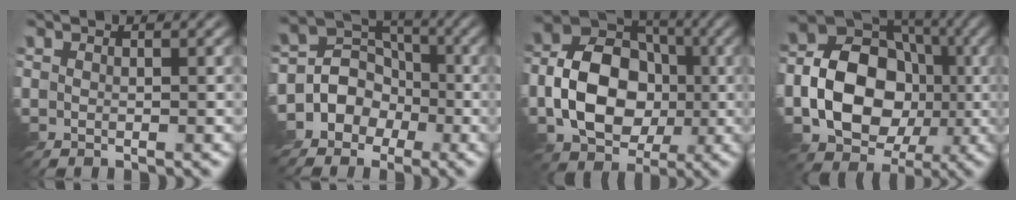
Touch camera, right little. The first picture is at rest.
{"total": 7.6, "force": [-3.6, 6.4, 1.7], "torque": [-0.013, 0.014, -0.087]}
{"total": 9.2, "force": [-1.7, 6.8, 6.0], "torque": [-0.105, 0.006, -0.039]}
{"total": 11.5, "force": [-2.2, 8.8, 7.1], "torque": [-0.120, -0.004, -0.049]}